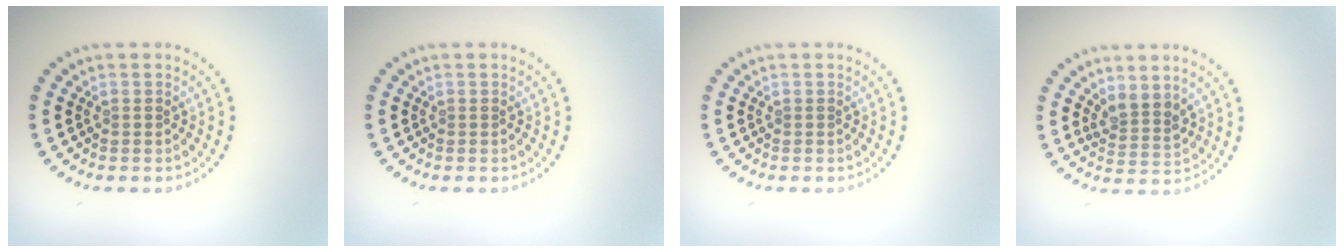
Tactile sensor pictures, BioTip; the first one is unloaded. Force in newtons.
{"total": 0.0}
{"total": 0.0}
{"total": 2.4, "press": 1.9, "slide": 1.5}